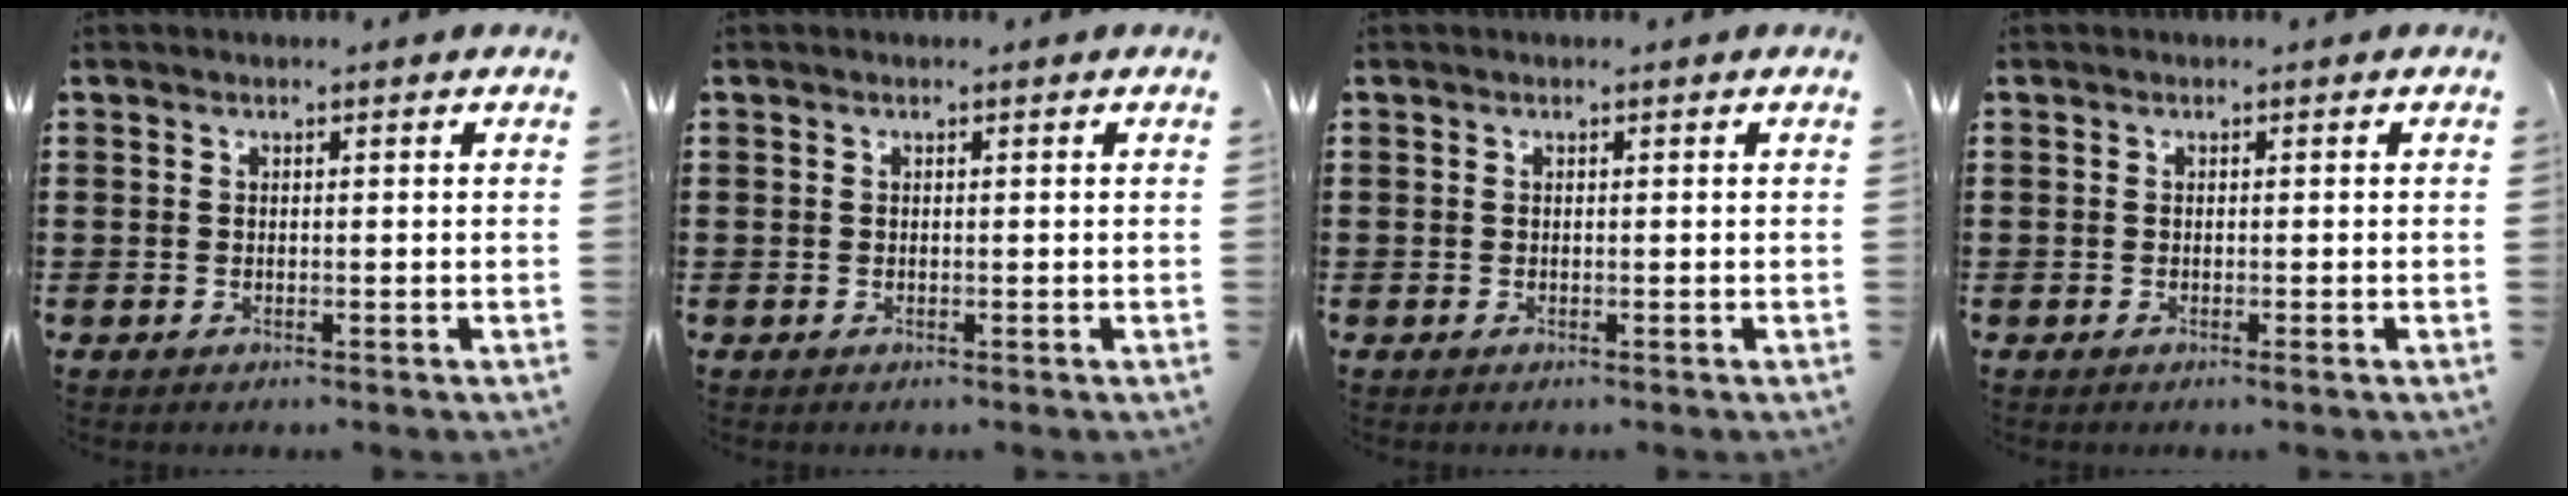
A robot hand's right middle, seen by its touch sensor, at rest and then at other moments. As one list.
[{"total": 0.0}, {"total": 0.0}, {"total": 0.0}]